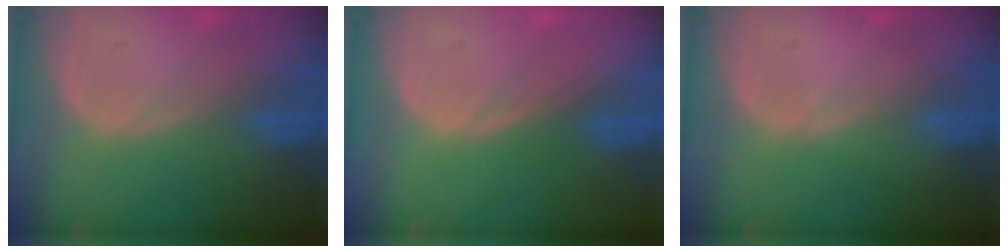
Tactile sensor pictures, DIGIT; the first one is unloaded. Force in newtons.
{"total": 0.0}
{"total": 0.0}